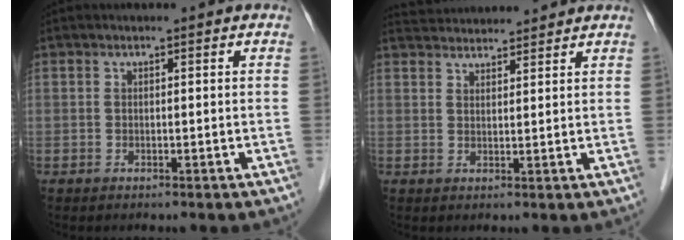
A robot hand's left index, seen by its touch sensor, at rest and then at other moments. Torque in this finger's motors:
{"motor_torque": [-0.78, -1.05, -0.01, -0.01]}